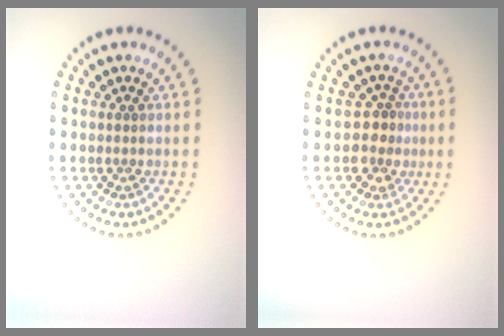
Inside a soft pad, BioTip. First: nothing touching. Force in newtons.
{"total": 2.1, "press": 1.8, "slide": 1.0}